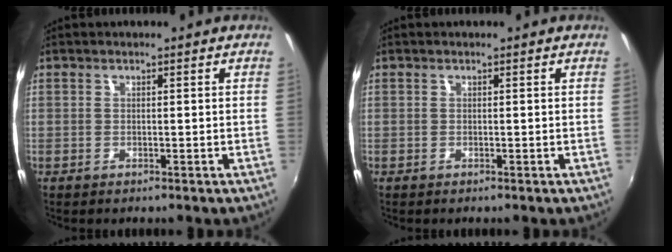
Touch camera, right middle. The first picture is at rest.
{"total": 0.0}